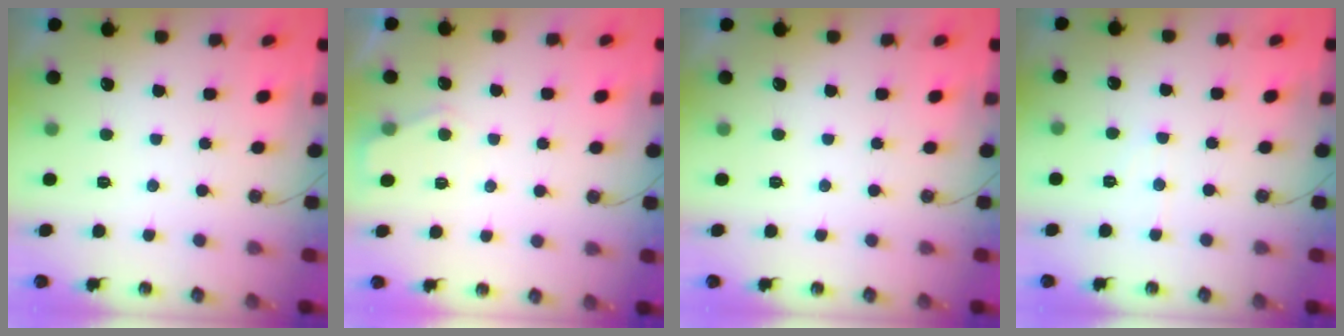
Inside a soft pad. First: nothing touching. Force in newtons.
{"total": 4.4, "press": 4.3, "slide": 0.6}
{"total": 0.0}
{"total": 4.9, "press": 4.9, "slide": 0.6}